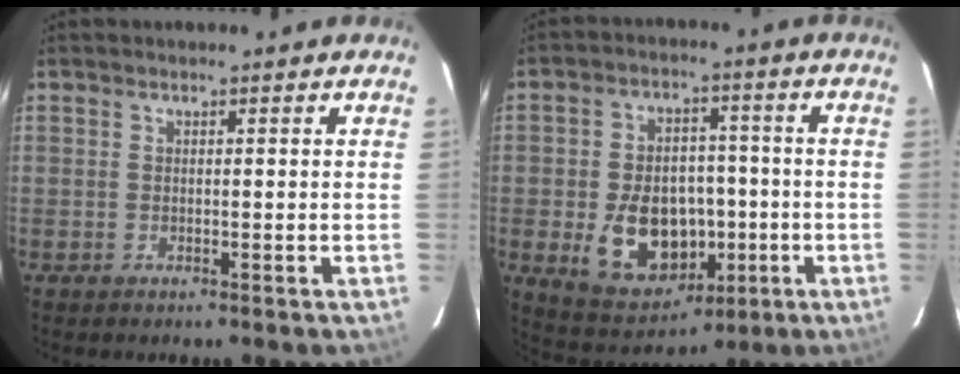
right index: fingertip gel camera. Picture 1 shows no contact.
{"total": 14.8, "force": [-3.5, 10.8, 9.6], "torque": [-0.196, 0.007, -0.029]}